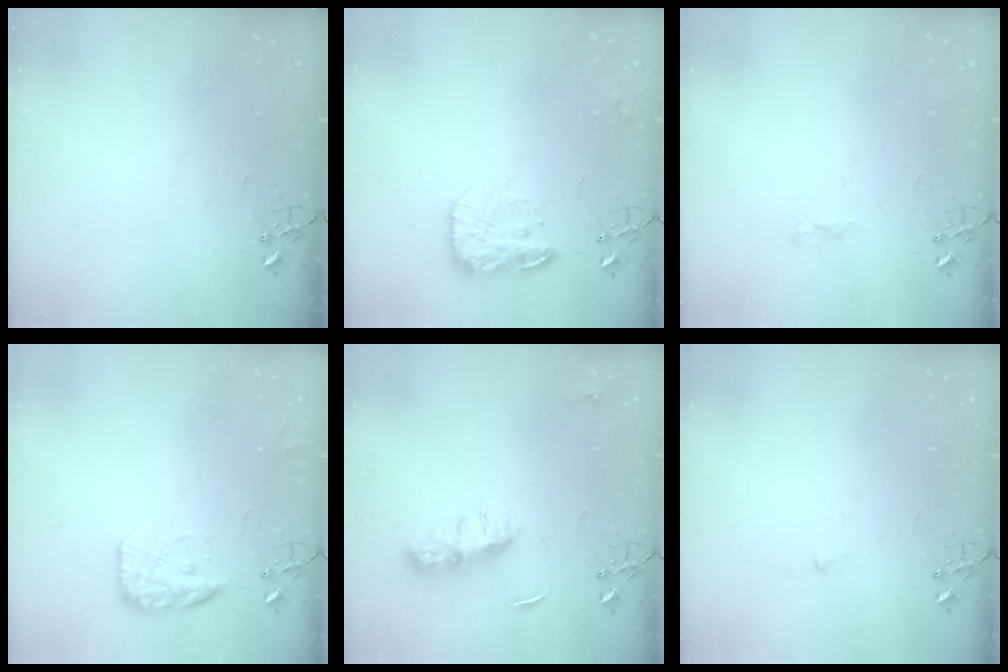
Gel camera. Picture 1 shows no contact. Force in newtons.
{"total": 15.4, "press": 15.3, "slide": 0.8}
{"total": 5.6, "press": 5.6, "slide": 0.6}
{"total": 14.0, "press": 14.0, "slide": 1.0}
{"total": 9.4, "press": 9.4, "slide": 0.3}
{"total": 2.7, "press": 2.7, "slide": 0.3}